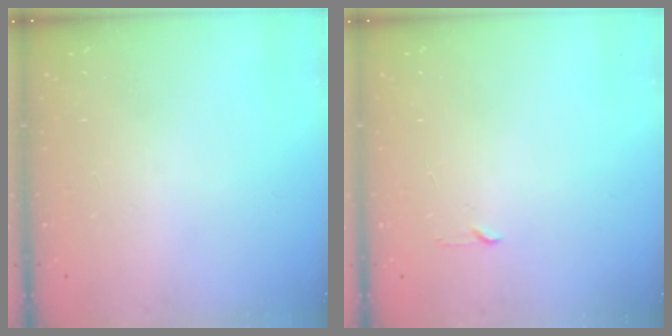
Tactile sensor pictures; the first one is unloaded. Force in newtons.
{"total": 2.3, "press": 2.2, "slide": 0.3}